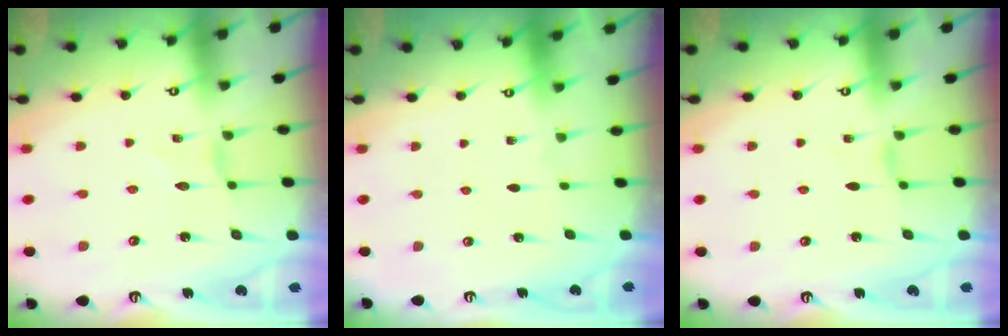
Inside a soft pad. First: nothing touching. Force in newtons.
{"total": 0.0}
{"total": 0.9, "press": 0.9, "slide": 0.2}